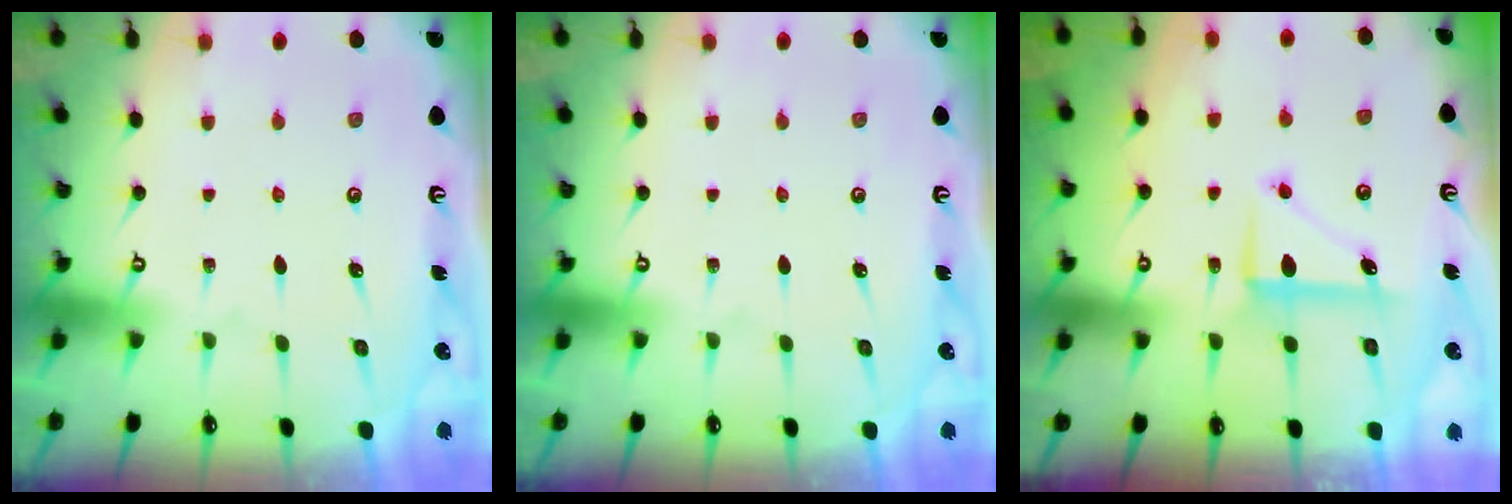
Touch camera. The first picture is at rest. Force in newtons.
{"total": 0.0}
{"total": 7.7, "press": 7.7, "slide": 1.0}